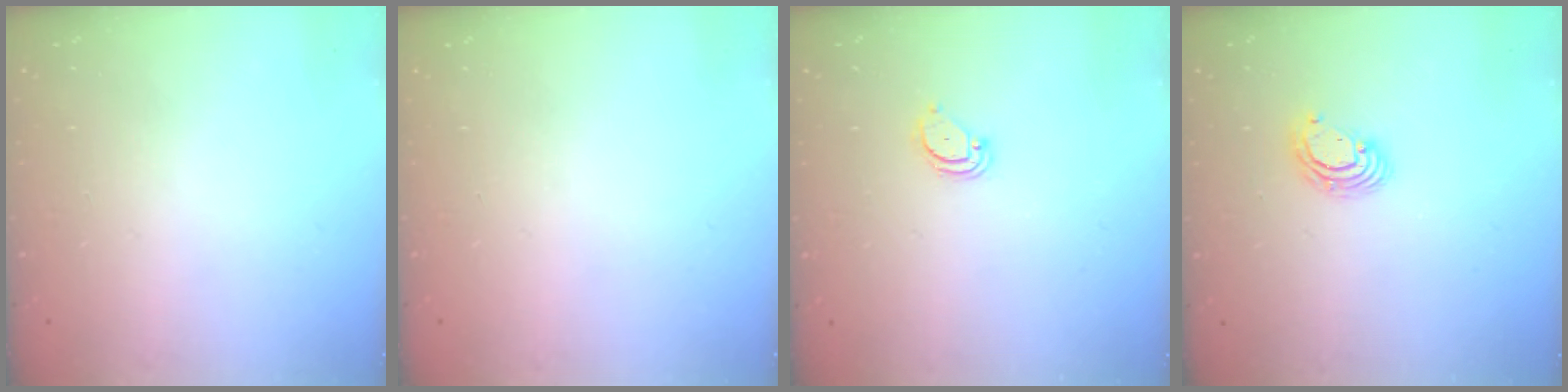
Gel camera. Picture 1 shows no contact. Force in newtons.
{"total": 0.0}
{"total": 2.6, "press": 2.6, "slide": 0.2}
{"total": 4.2, "press": 4.2, "slide": 0.2}